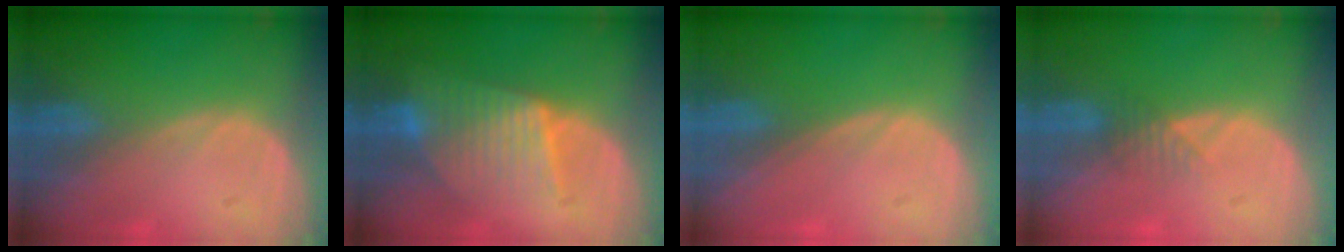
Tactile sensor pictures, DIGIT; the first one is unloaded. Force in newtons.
{"total": 7.2, "press": 7.2, "slide": 0.3}
{"total": 0.0}
{"total": 1.9, "press": 1.6, "slide": 1.0}